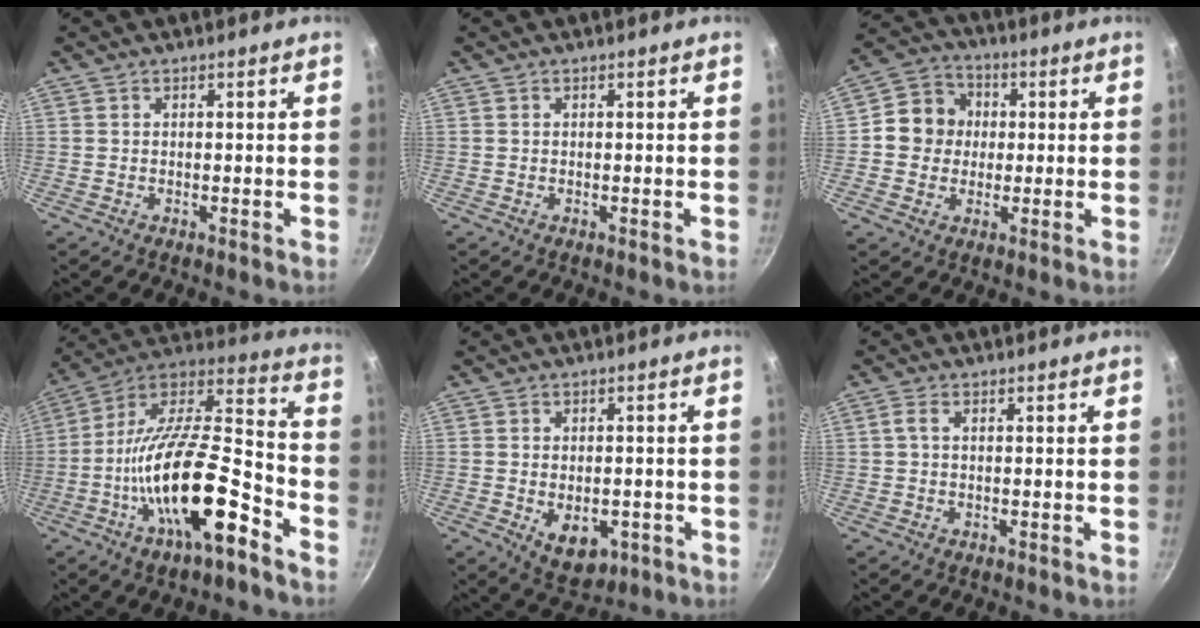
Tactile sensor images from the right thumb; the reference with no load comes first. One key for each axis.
{"total": 0.0}
{"total": 9.1, "fx": 0.5, "fy": 8.4, "fz": 3.6, "tx": -0.024, "ty": 0.016, "tz": -0.011}
{"total": 23.6, "fx": -10.1, "fy": 8.0, "fz": 19.8, "tx": -0.322, "ty": 0.054, "tz": -0.188}
{"total": 7.6, "fx": -2.1, "fy": 4.9, "fz": 5.4, "tx": -0.059, "ty": -0.001, "tz": -0.016}
{"total": 1.7, "fx": 0.2, "fy": 0.7, "fz": 1.5, "tx": -0.037, "ty": 0.006, "tz": 0.003}